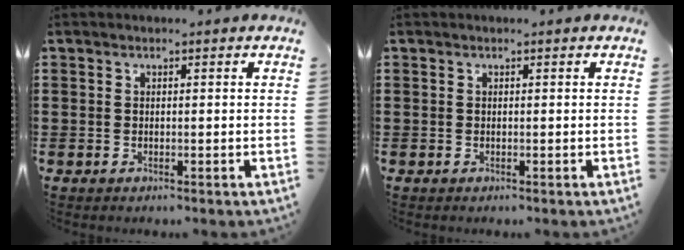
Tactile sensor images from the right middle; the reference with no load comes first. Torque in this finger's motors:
{"motor_torque": [0.15, -0.12, 0.06, 0.00]}